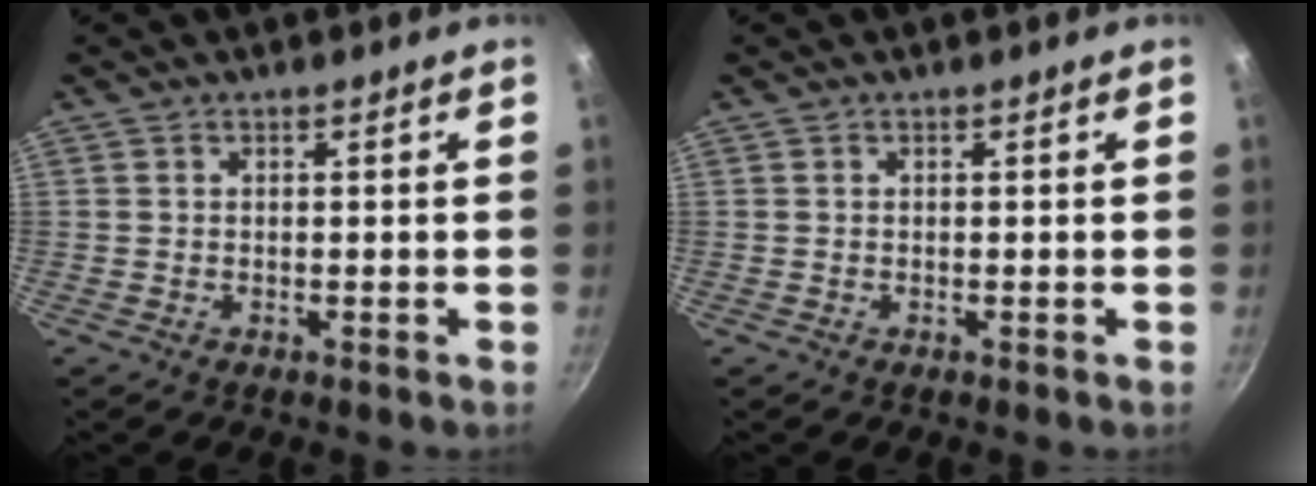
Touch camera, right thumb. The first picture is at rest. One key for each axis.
{"total": 0.0}